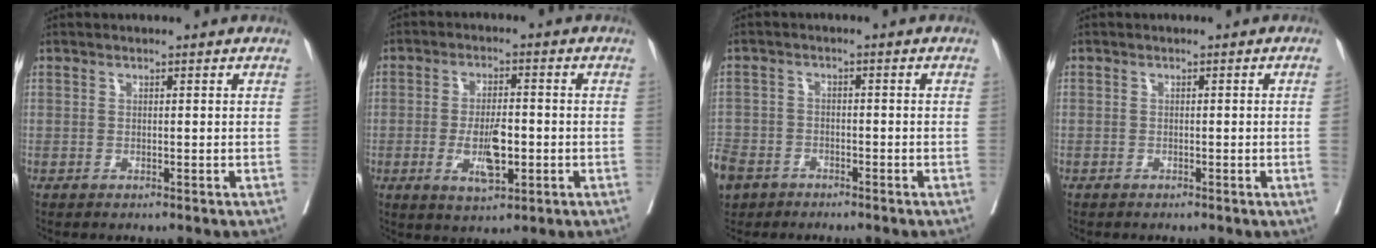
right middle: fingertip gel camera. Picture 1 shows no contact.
{"total": 6.8, "force": [-1.7, 2.2, 6.2], "torque": [-0.115, -0.007, -0.023]}
{"total": 9.7, "force": [-6.2, 6.8, 3.0], "torque": [-0.120, -0.009, -0.115]}
{"total": 1.1, "force": [-0.2, -0.4, 1.0], "torque": [-0.010, 0.000, -0.005]}